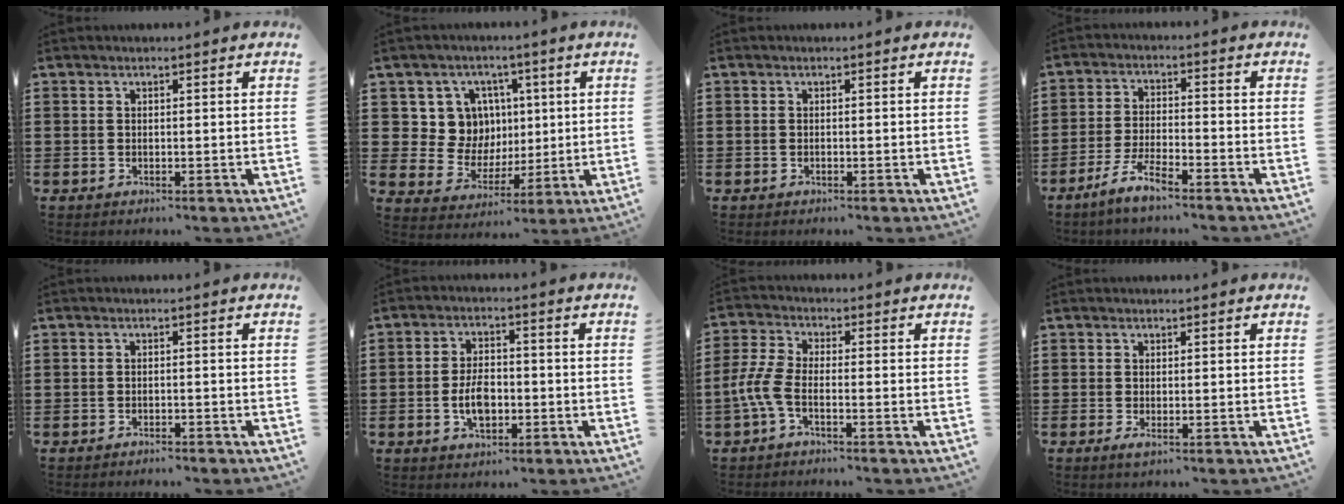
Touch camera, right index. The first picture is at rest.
{"total": 9.3, "force": [2.5, 8.6, 2.5], "torque": [-0.071, -0.006, 0.053]}
{"total": 0.0}
{"total": 5.0, "force": [-4.2, 0.3, 2.7], "torque": [-0.066, -0.008, -0.084]}
{"total": 1.1, "force": [-1.1, 0.1, 0.2], "torque": [-0.008, 0.001, -0.023]}
{"total": 5.3, "force": [-1.2, 3.0, 4.2], "torque": [-0.080, 0.001, -0.026]}
{"total": 5.2, "force": [-2.2, 1.8, 4.3], "torque": [-0.118, -0.013, -0.049]}
{"total": 0.8, "force": [-0.2, 0.0, 0.8], "torque": [-0.014, -0.005, -0.002]}